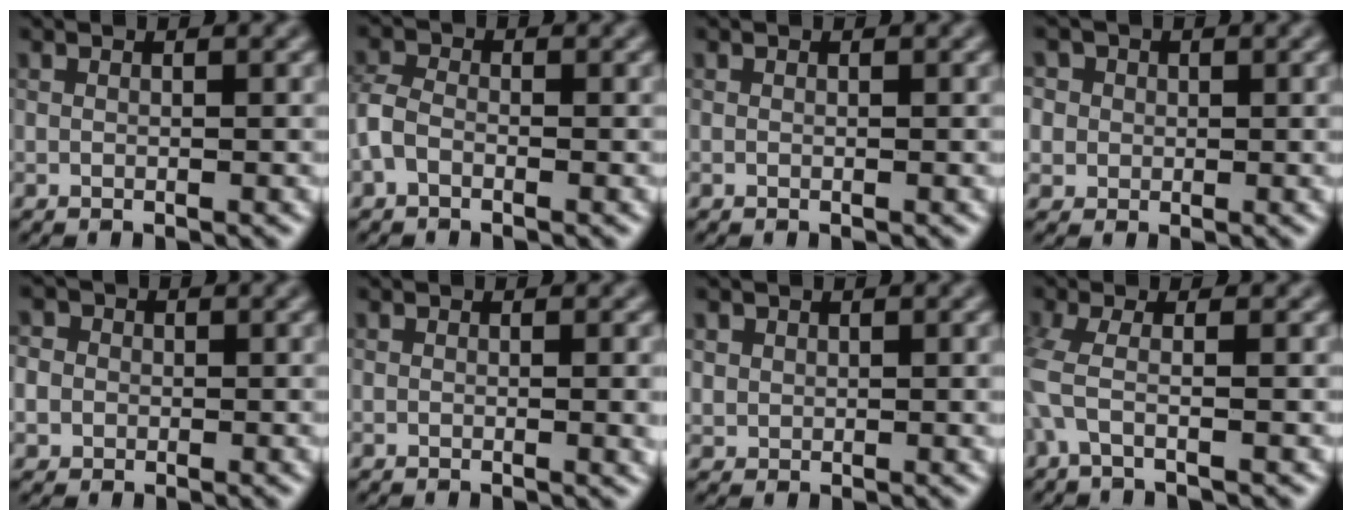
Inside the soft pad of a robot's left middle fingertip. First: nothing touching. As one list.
[{"total": 2.0, "force": [-1.5, 1.0, 0.9], "torque": [-0.037, 0.010, -0.026]}, {"total": 0.0}, {"total": 2.5, "force": [1.1, 2.2, 0.5], "torque": [-0.031, 0.010, 0.028]}, {"total": 3.2, "force": [0.7, 2.9, 1.1], "torque": [-0.029, 0.026, 0.002]}, {"total": 1.7, "force": [0.1, 0.6, 1.6], "torque": [-0.012, 0.004, 0.007]}, {"total": 0.5, "force": [0.4, 0.4, -0.1], "torque": [-0.013, 0.003, 0.026]}, {"total": 2.1, "force": [-1.2, -0.2, 1.8], "torque": [-0.052, -0.003, -0.018]}]